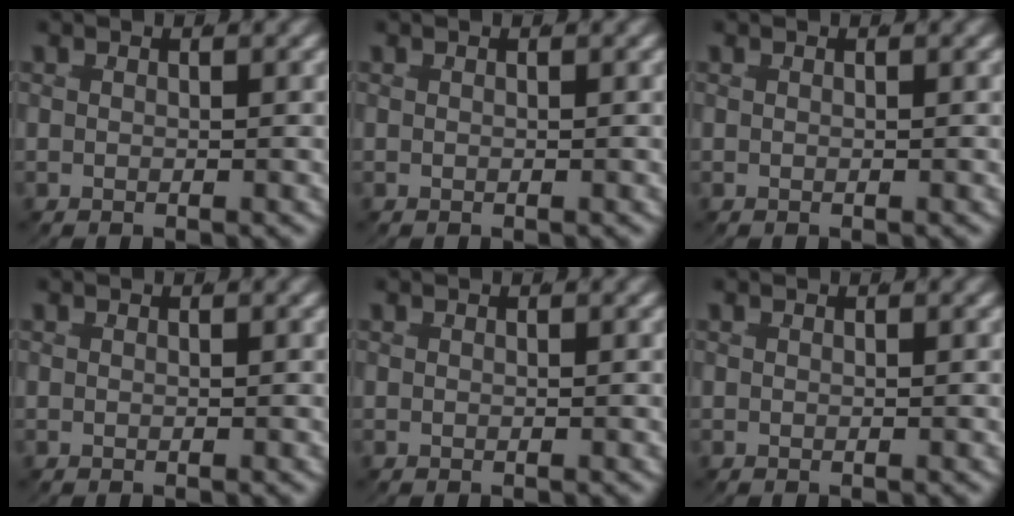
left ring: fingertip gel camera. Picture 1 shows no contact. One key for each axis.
{"total": 0.0}
{"total": 0.0}
{"total": 0.0}
{"total": 0.0}
{"total": 0.0}